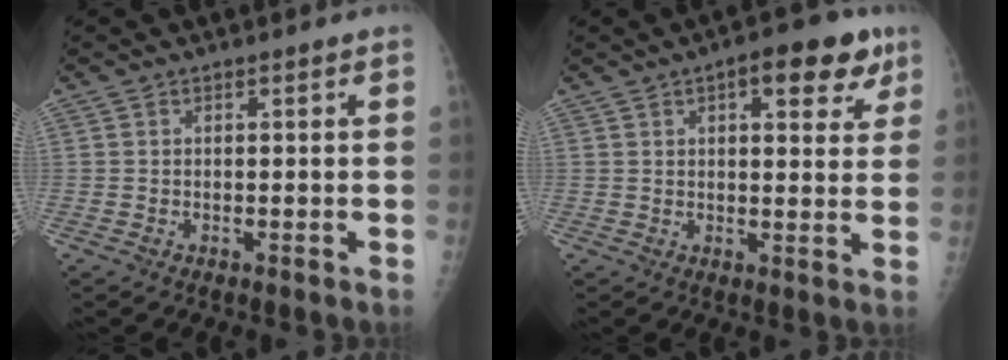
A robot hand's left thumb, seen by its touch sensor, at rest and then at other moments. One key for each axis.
{"total": 10.5, "fx": 5.2, "fy": 4.3, "fz": 8.0, "tx": -0.069, "ty": -0.009, "tz": 0.061}